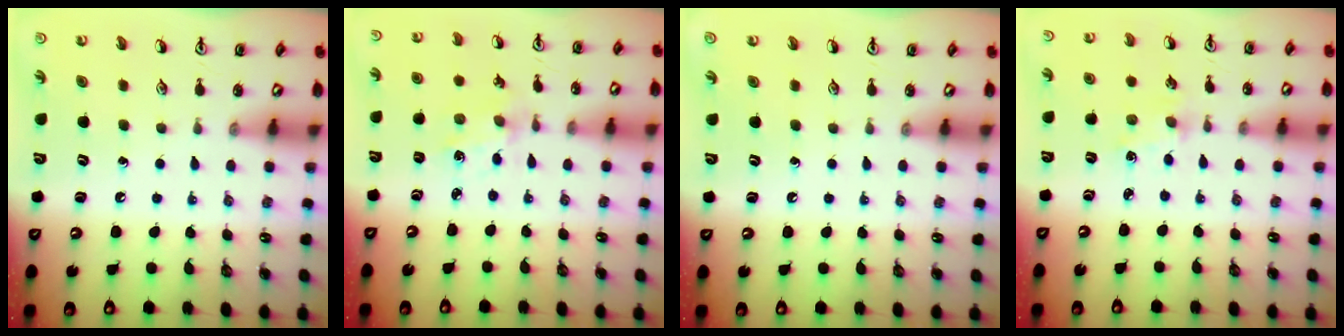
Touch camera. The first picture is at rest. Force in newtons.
{"total": 1.7, "press": 1.6, "slide": 0.3}
{"total": 0.0}
{"total": 1.9, "press": 1.8, "slide": 0.4}